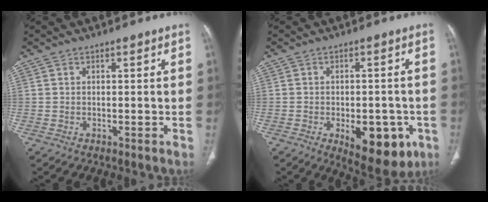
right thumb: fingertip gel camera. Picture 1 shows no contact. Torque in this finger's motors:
{"motor_torque": [1.54, 1.65, 0.63, -0.64, 0.33]}